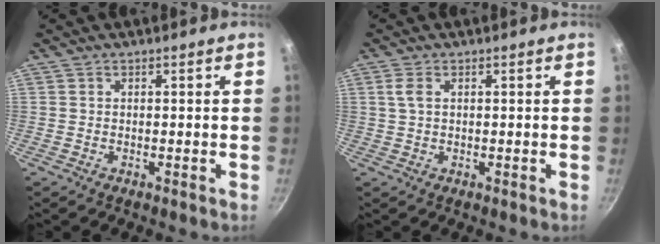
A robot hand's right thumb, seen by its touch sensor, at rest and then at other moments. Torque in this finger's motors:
{"motor_torque": [-0.48, 0.36, -0.12, -0.06, 0.07]}